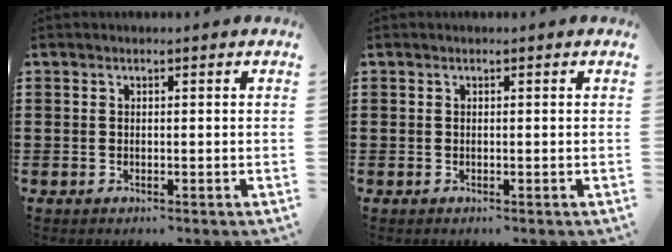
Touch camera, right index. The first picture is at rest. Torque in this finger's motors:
{"motor_torque": [-0.14, 0.13, 0.00, 0.00]}